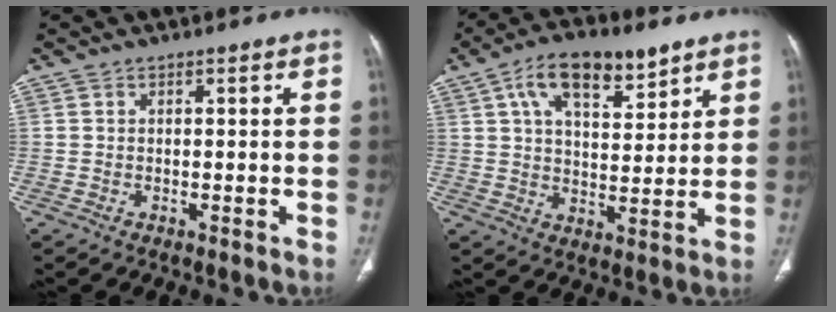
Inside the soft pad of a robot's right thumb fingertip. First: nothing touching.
{"total": 13.7, "force": [7.5, 6.3, 9.5], "torque": [-0.129, -0.019, 0.126]}